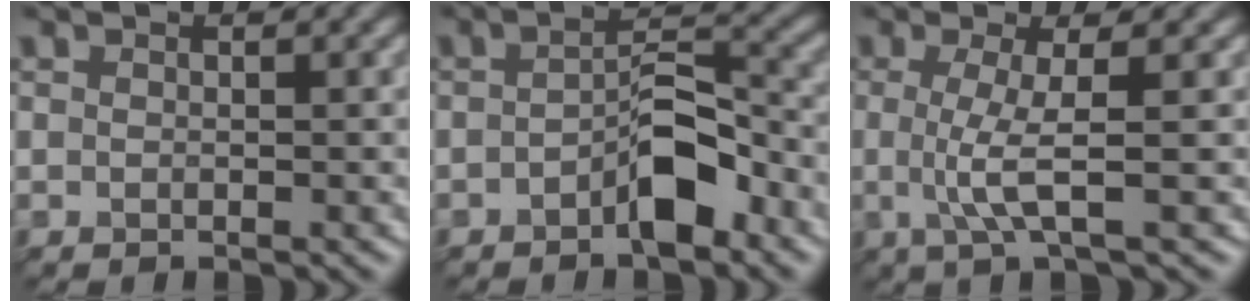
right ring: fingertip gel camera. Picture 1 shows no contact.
{"total": 3.8, "force": [-2.6, 0.7, 2.7], "torque": [-0.053, 0.017, -0.034]}
{"total": 2.8, "force": [0.0, 0.1, 2.8], "torque": [-0.066, 0.002, 0.008]}